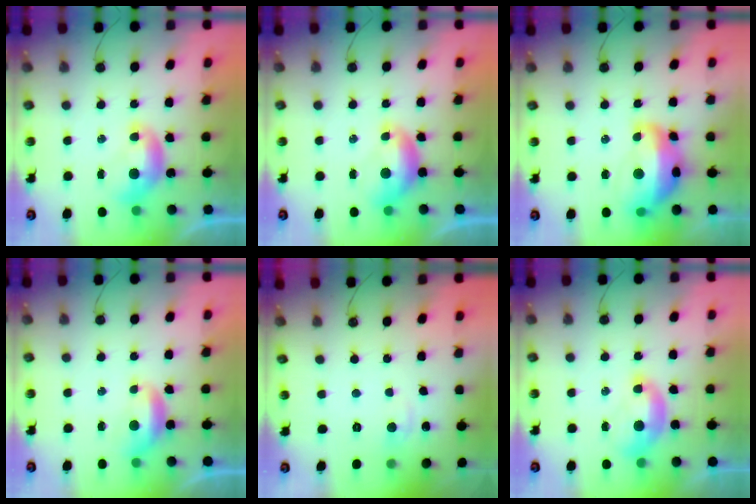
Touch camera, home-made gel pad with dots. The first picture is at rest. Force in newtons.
{"total": 0.6, "press": 0.3, "slide": 0.5}
{"total": 9.6, "press": 9.5, "slide": 1.2}
{"total": 0.9, "press": 0.8, "slide": 0.5}
{"total": 1.3, "press": 1.1, "slide": 0.6}
{"total": 1.7, "press": 1.6, "slide": 0.6}